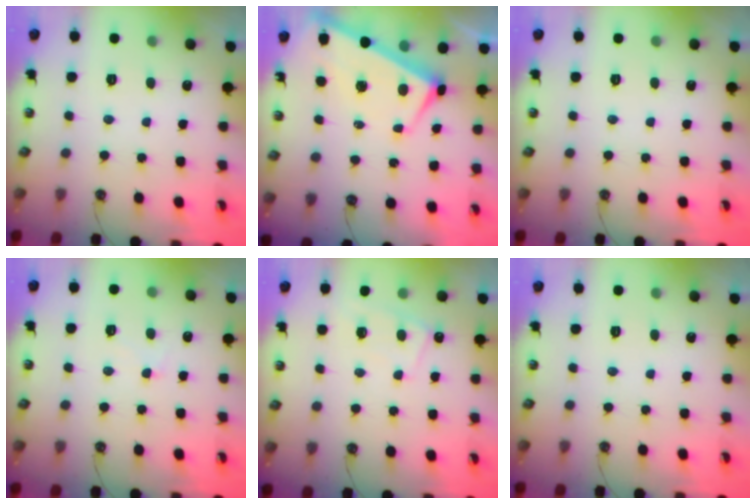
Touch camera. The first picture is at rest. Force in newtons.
{"total": 3.0, "press": 2.9, "slide": 0.9}
{"total": 0.0}
{"total": 1.1, "press": 1.0, "slide": 0.5}
{"total": 3.1, "press": 3.1, "slide": 0.4}
{"total": 0.0}